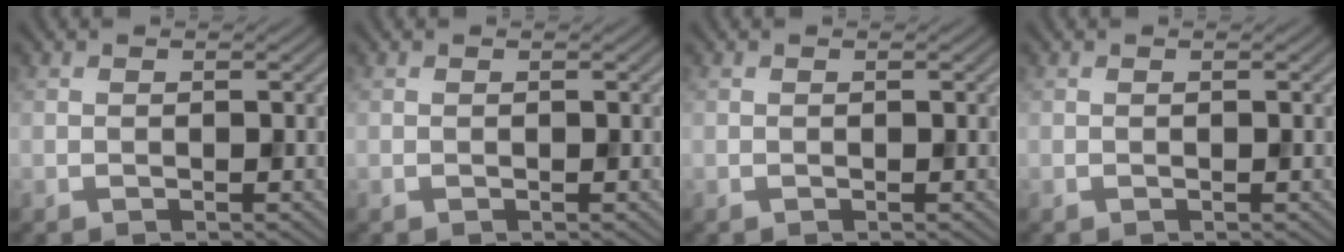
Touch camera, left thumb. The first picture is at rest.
{"total": 0.0}
{"total": 0.0}
{"total": 0.0}